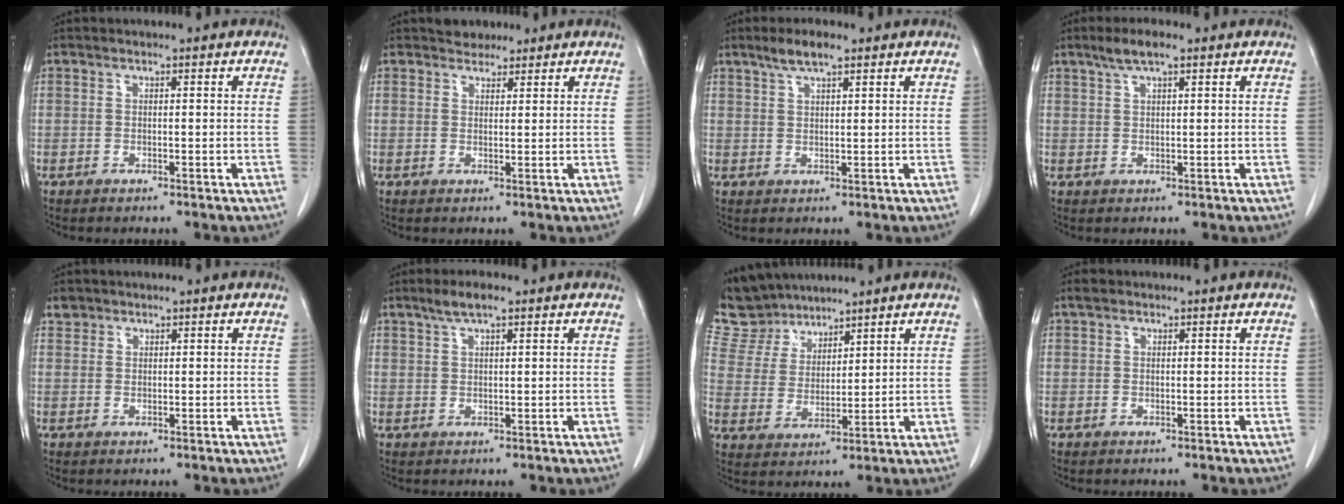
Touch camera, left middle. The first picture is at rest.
{"total": 2.4, "force": [2.1, 1.3, 0.2], "torque": [-0.008, 0.007, 0.033]}
{"total": 4.2, "force": [3.0, 0.9, 2.8], "torque": [-0.060, 0.008, 0.056]}
{"total": 3.8, "force": [2.6, 0.7, 2.7], "torque": [-0.058, 0.011, 0.049]}
{"total": 1.4, "force": [1.1, 0.9, 0.0], "torque": [0.006, 0.007, 0.016]}
{"total": 3.5, "force": [2.4, 0.7, 2.5], "torque": [-0.053, 0.009, 0.047]}
{"total": 9.0, "force": [8.3, 3.4, 0.7], "torque": [-0.026, 0.015, 0.174]}
{"total": 1.2, "force": [0.9, 0.7, 0.4], "torque": [-0.011, 0.010, 0.013]}